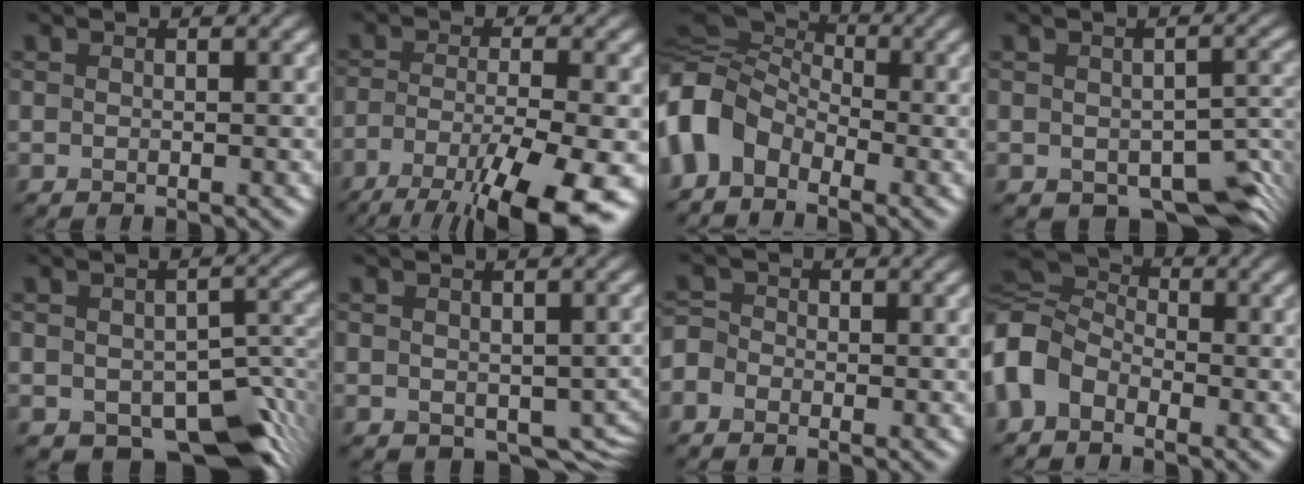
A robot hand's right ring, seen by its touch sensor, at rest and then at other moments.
{"total": 11.5, "force": [-7.0, 2.7, 8.7], "torque": [-0.152, -0.012, -0.118]}
{"total": 8.0, "force": [-3.2, 5.3, 4.9], "torque": [-0.109, 0.007, -0.087]}
{"total": 6.9, "force": [-3.2, 3.7, 4.9], "torque": [-0.058, -0.019, -0.042]}
{"total": 8.7, "force": [-4.1, 4.6, 6.2], "torque": [-0.082, -0.020, -0.056]}
{"total": 4.7, "force": [-1.0, 3.1, 3.3], "torque": [-0.048, -0.024, -0.005]}
{"total": 2.0, "force": [-1.0, 1.6, 0.6], "torque": [-0.004, 0.007, -0.027]}
{"total": 6.4, "force": [-1.9, 4.7, 3.8], "torque": [-0.090, 0.009, -0.062]}